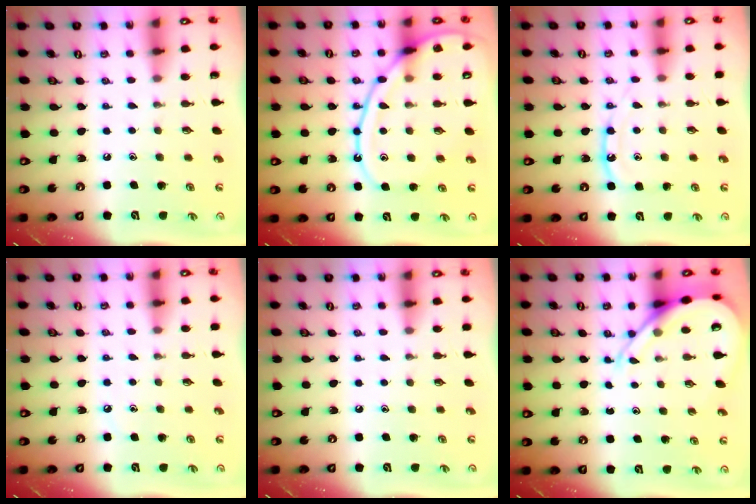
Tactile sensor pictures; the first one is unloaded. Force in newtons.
{"total": 15.4, "press": 15.4, "slide": 1.4}
{"total": 10.5, "press": 10.4, "slide": 0.9}
{"total": 3.6, "press": 3.5, "slide": 0.6}
{"total": 1.9, "press": 1.9, "slide": 0.1}
{"total": 9.9, "press": 9.8, "slide": 1.0}